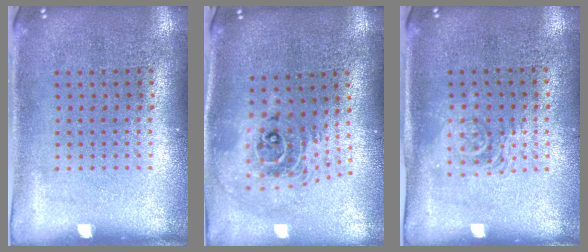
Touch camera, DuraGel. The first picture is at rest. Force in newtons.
{"total": 2.3, "press": 1.7, "slide": 1.5}
{"total": 1.4, "press": 1.2, "slide": 0.7}